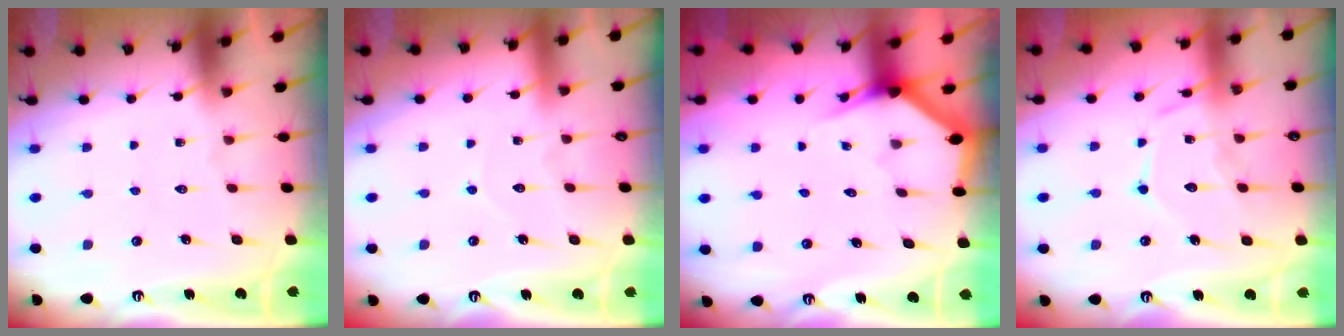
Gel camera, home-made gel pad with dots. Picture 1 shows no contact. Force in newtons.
{"total": 4.8, "press": 4.7, "slide": 0.4}
{"total": 2.9, "press": 2.9, "slide": 0.1}
{"total": 12.9, "press": 12.9, "slide": 1.0}